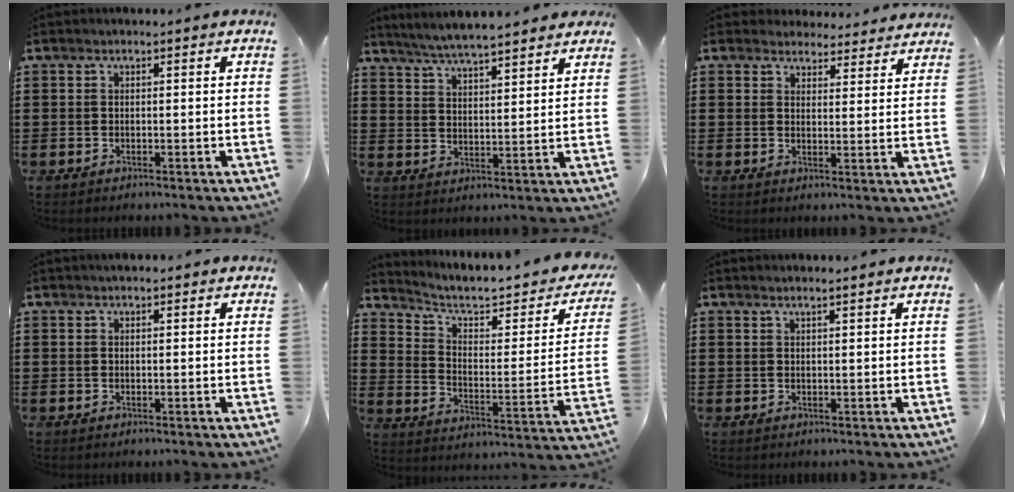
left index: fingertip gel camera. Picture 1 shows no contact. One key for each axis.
{"total": 5.1, "fx": 4.9, "fy": 0.2, "fz": 1.4, "tx": -0.046, "ty": -0.017, "tz": 0.087}
{"total": 4.0, "fx": 3.8, "fy": 1.0, "fz": 0.3, "tx": -0.011, "ty": -0.015, "tz": 0.071}
{"total": 0.6, "fx": 0.4, "fy": 0.2, "fz": 0.4, "tx": -0.008, "ty": 0.003, "tz": 0.008}
{"total": 5.1, "fx": 3.8, "fy": 1.6, "fz": 3.0, "tx": -0.072, "ty": -0.032, "tz": 0.058}
{"total": 1.2, "fx": 1.1, "fy": -0.1, "fz": 0.5, "tx": -0.009, "ty": -0.001, "tz": 0.021}